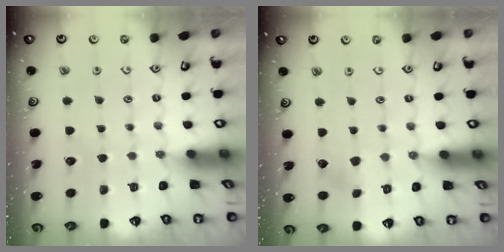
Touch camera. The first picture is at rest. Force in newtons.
{"total": 2.5, "press": 2.4, "slide": 0.6}